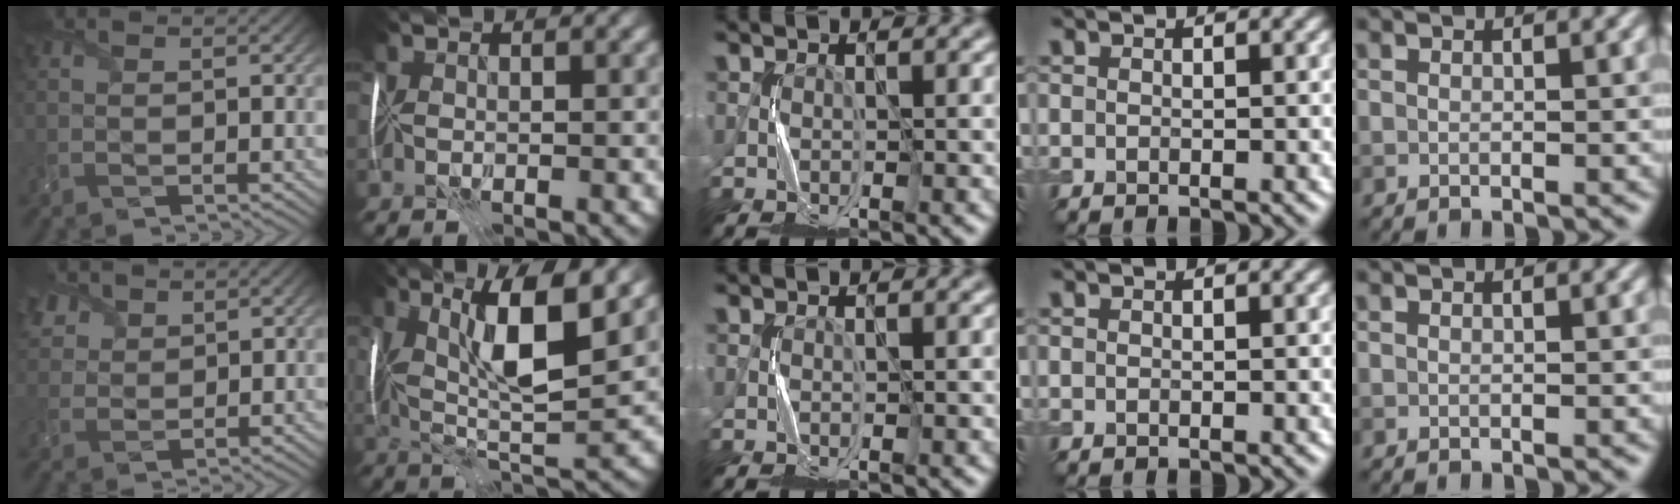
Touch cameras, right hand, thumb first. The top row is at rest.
{"thumb": {"total": 4.8, "force": [3.3, 2.9, 1.8], "torque": [-0.060, 0.009, 0.064]}, "index": {"total": 9.3, "force": [3.0, 2.3, 8.5], "torque": [-0.153, 0.003, 0.051]}}